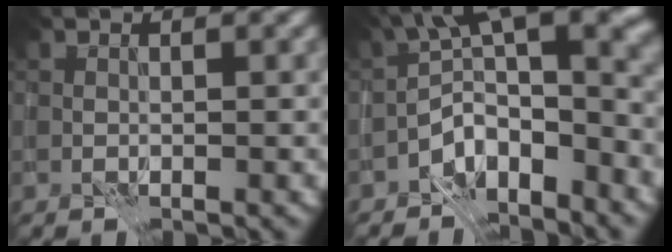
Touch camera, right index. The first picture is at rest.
{"total": 7.8, "force": [-3.3, 3.3, 6.3], "torque": [-0.082, 0.016, -0.071]}